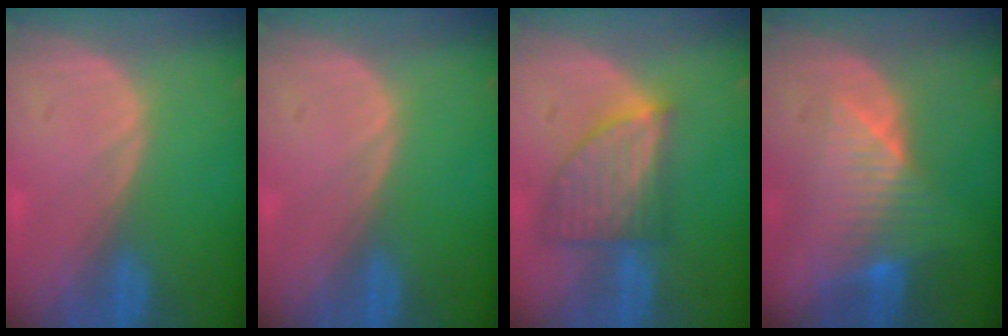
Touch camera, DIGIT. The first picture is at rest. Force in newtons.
{"total": 0.0}
{"total": 7.5, "press": 6.8, "slide": 3.1}
{"total": 7.9, "press": 6.9, "slide": 3.8}